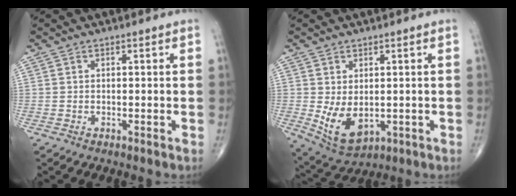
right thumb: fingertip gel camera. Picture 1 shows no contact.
{"total": 7.8, "force": [-0.6, 4.6, 6.3], "torque": [-0.106, -0.013, 0.010]}